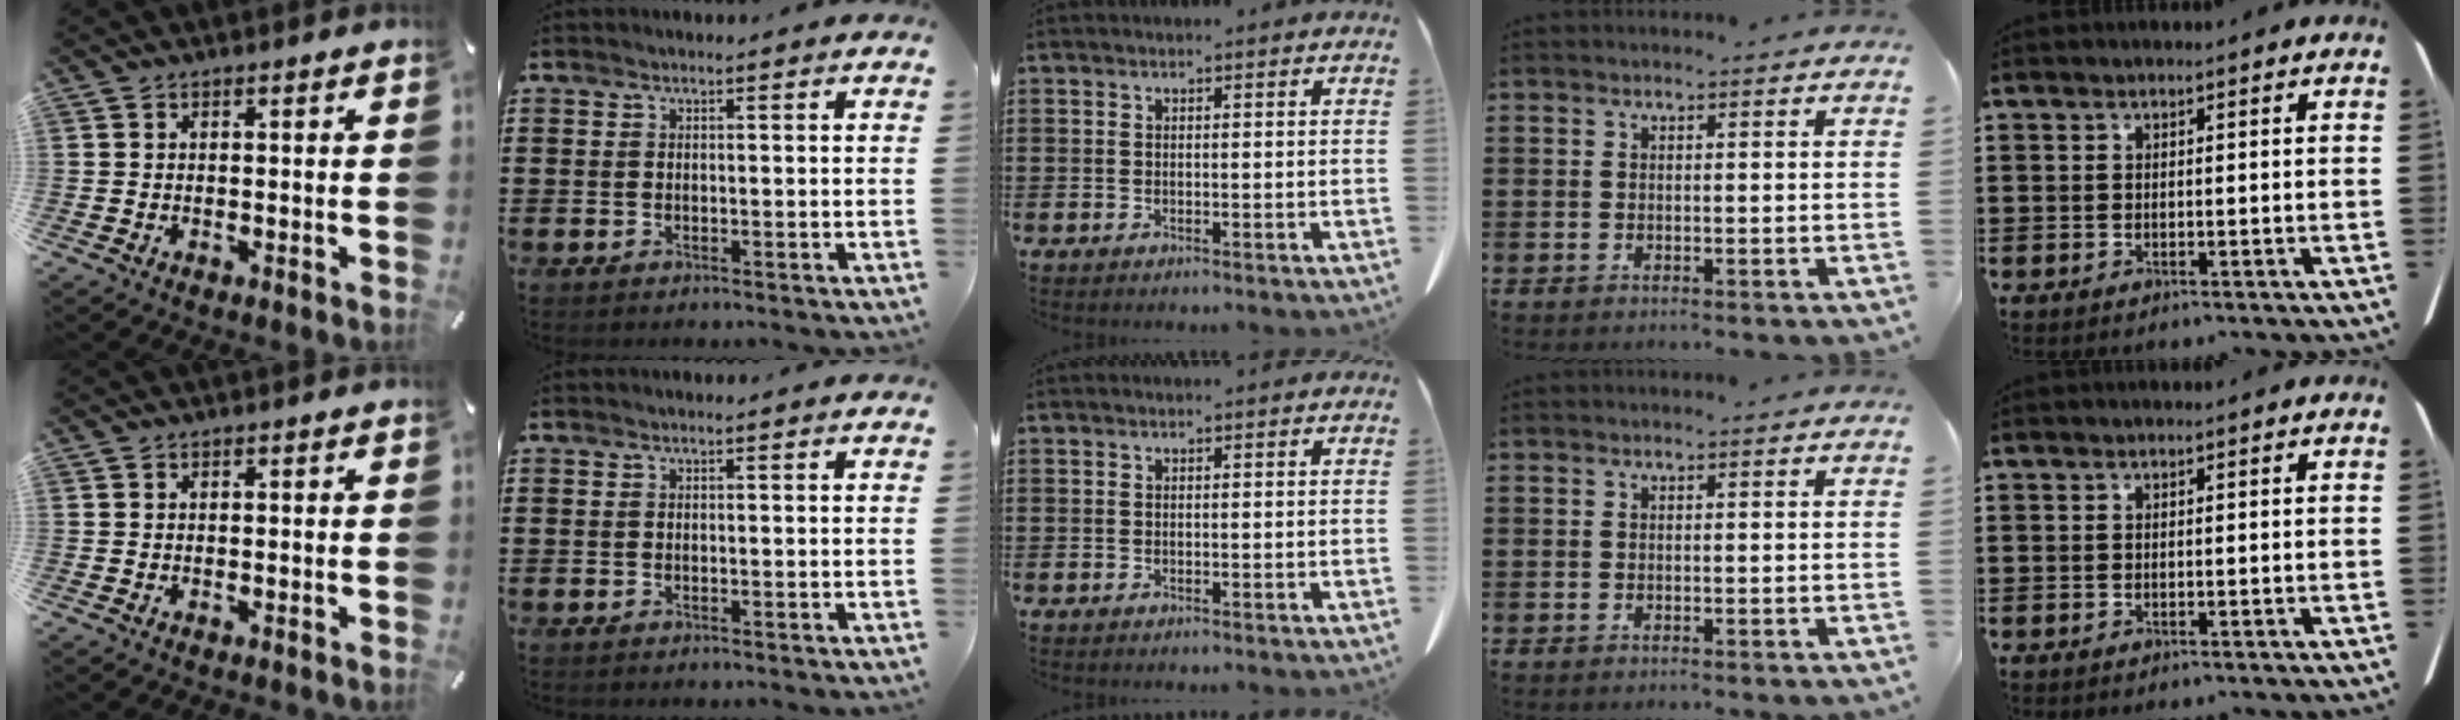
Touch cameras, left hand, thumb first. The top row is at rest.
{}